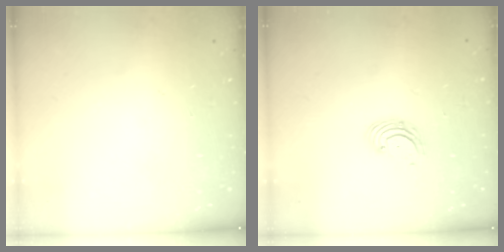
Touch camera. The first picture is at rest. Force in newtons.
{"total": 2.9, "press": 2.9, "slide": 0.3}